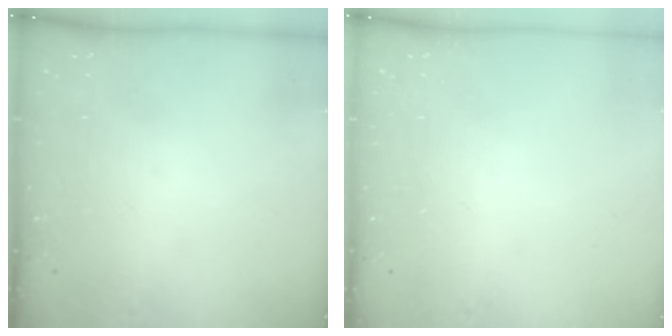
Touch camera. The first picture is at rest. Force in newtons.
{"total": 0.0}